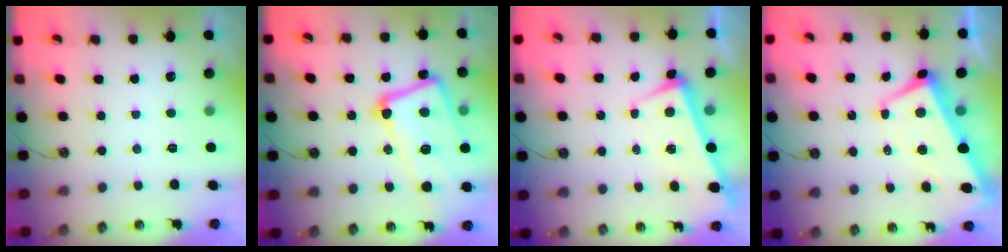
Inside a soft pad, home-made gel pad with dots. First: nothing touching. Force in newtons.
{"total": 17.5, "press": 17.3, "slide": 2.5}
{"total": 0.8, "press": 0.6, "slide": 0.6}
{"total": 1.7, "press": 1.1, "slide": 1.4}